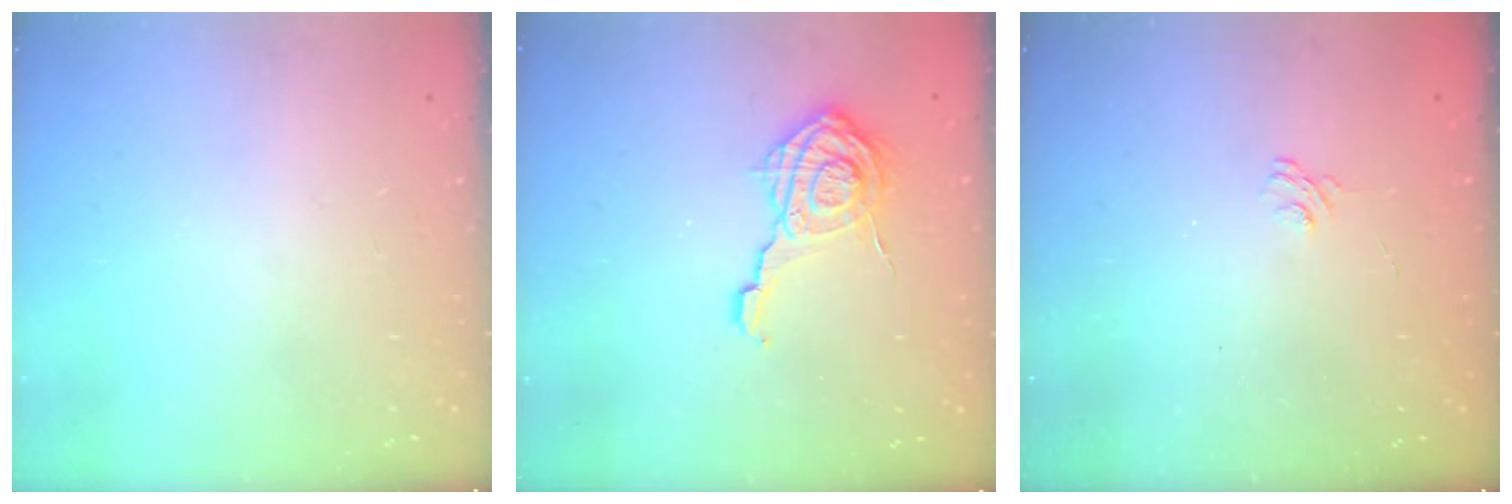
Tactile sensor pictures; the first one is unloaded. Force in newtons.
{"total": 13.1, "press": 13.1, "slide": 0.8}
{"total": 2.1, "press": 1.6, "slide": 1.3}